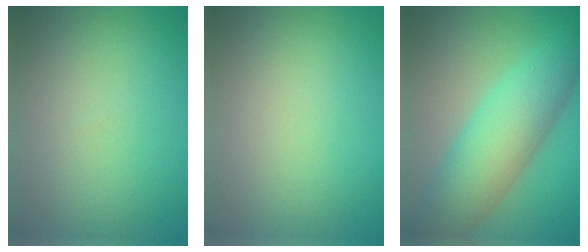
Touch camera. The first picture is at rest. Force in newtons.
{"total": 0.0}
{"total": 7.8, "press": 7.8, "slide": 0.1}